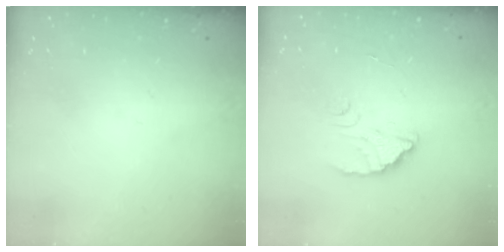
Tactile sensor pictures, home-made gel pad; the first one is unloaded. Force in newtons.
{"total": 2.5, "press": 2.5, "slide": 0.1}